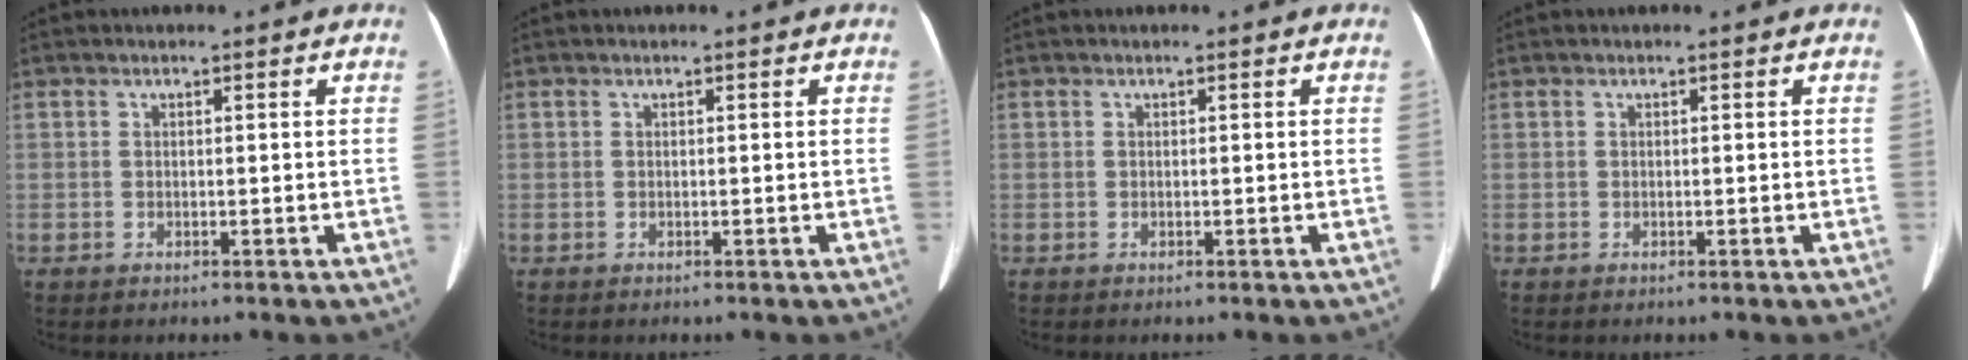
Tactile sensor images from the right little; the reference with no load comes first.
{"total": 0.0}
{"total": 0.0}
{"total": 0.0}